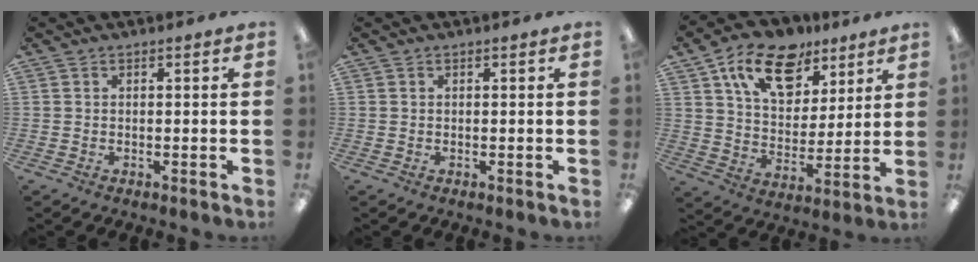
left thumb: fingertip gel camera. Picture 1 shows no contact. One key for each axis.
{"total": 0.0}
{"total": 15.9, "fx": 9.5, "fy": 9.6, "fz": 8.4, "tx": -0.135, "ty": -0.039, "tz": 0.173}